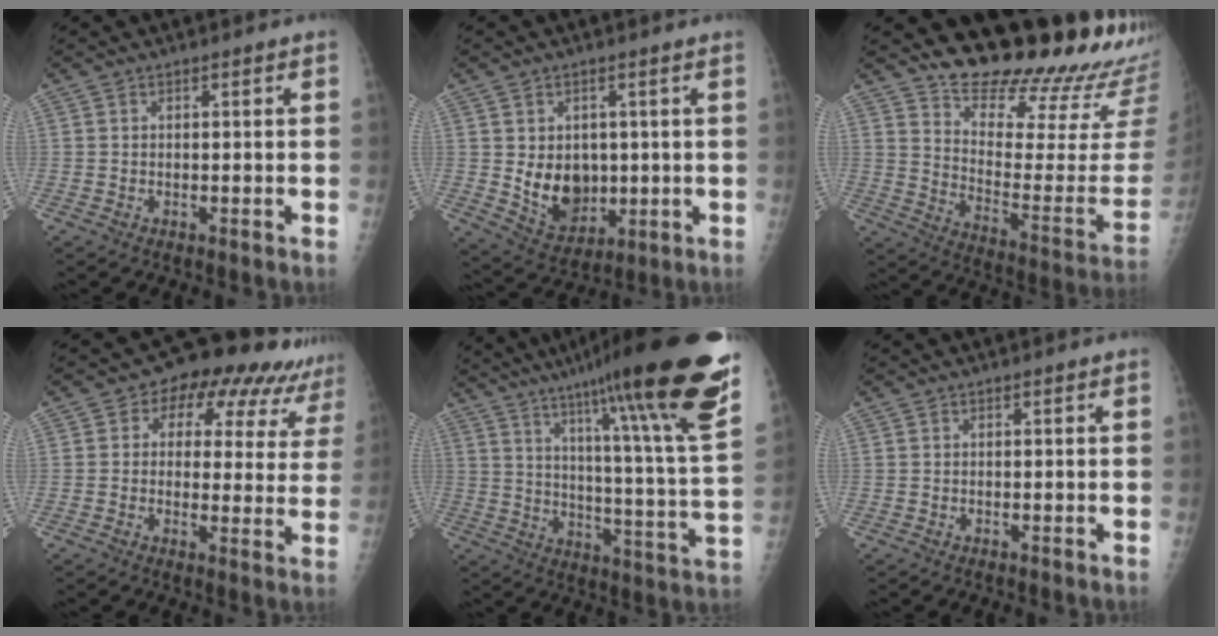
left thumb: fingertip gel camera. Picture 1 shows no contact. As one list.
[{"total": 9.4, "force": [0.5, 7.2, 5.9], "torque": [-0.058, -0.017, 0.034]}, {"total": 22.9, "force": [21.2, 3.4, 7.7], "torque": [-0.078, -0.193, 0.290]}, {"total": 15.2, "force": [9.8, 8.6, 7.8], "torque": [-0.051, -0.013, 0.101]}, {"total": 30.0, "force": [20.6, 1.6, 21.8], "torque": [-0.303, -0.095, 0.298]}, {"total": 0.0}]